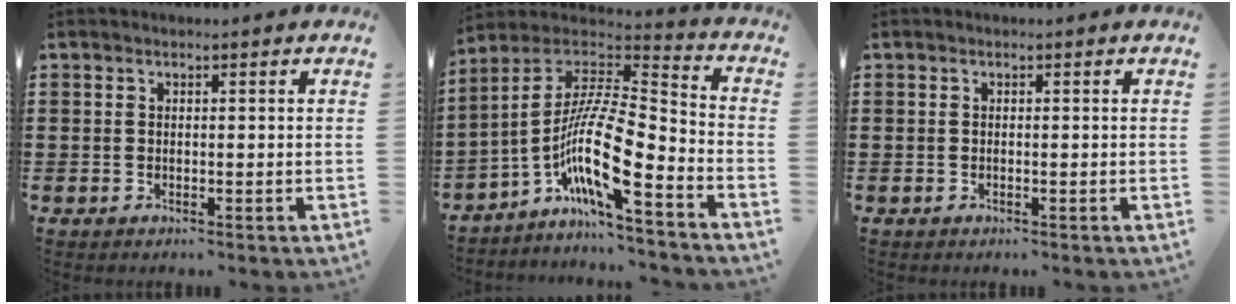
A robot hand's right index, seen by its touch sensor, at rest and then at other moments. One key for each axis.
{"total": 14.2, "fx": -6.0, "fy": 3.1, "fz": 12.5, "tx": -0.271, "ty": -0.021, "tz": -0.122}
{"total": 0.0}